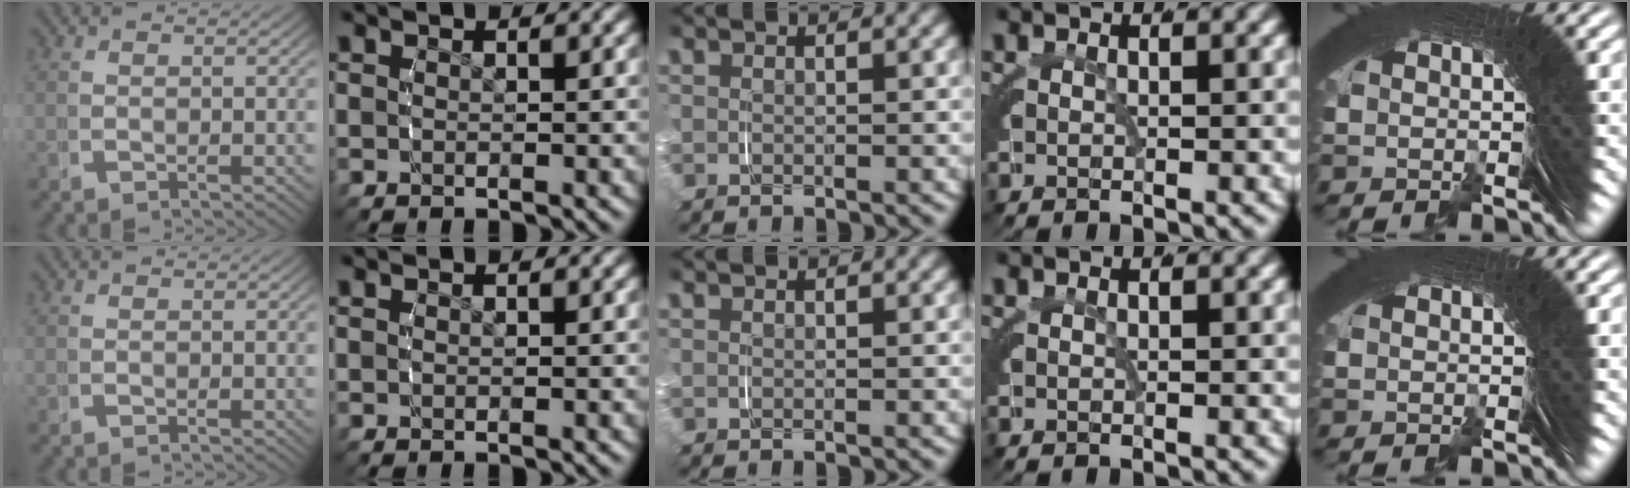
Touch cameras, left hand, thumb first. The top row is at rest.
{}